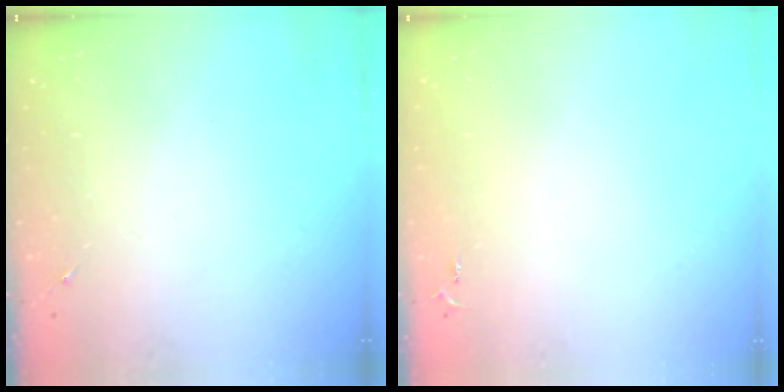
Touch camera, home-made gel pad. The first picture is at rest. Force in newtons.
{"total": 2.6, "press": 2.6, "slide": 0.3}